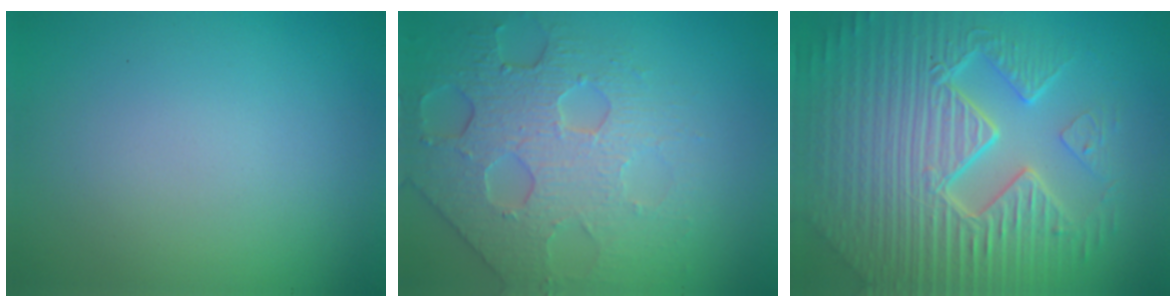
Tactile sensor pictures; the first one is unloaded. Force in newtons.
{"total": 6.3, "press": 5.1, "slide": 3.8}
{"total": 11.2, "press": 7.2, "slide": 8.6}